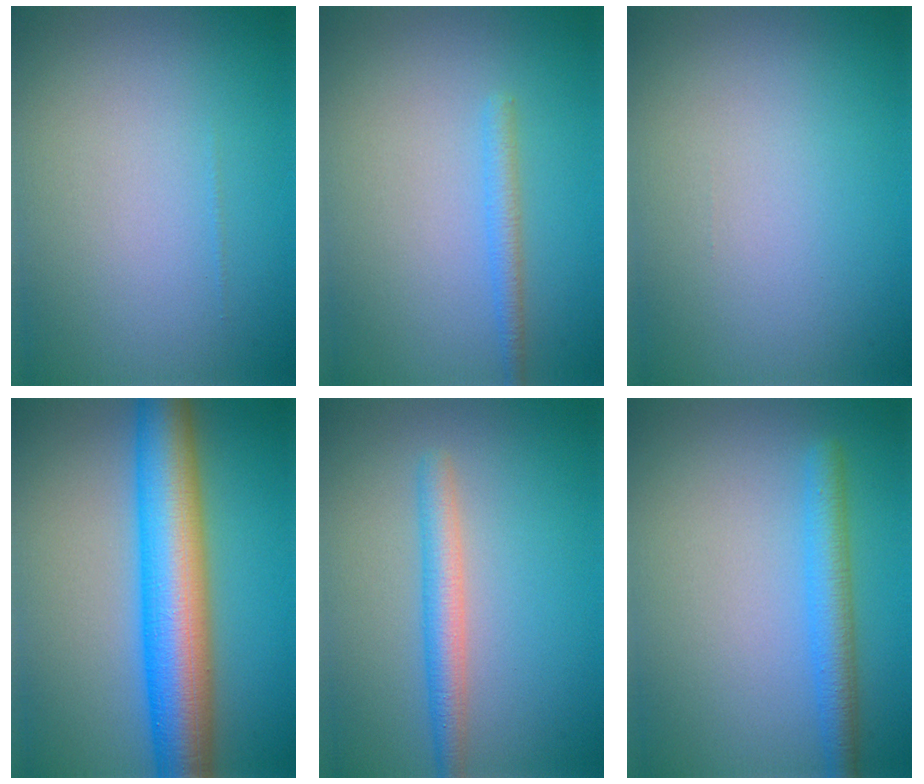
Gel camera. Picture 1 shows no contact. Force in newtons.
{"total": 1.6, "press": 1.6, "slide": 0.0}
{"total": 0.0}
{"total": 10.5, "press": 10.5, "slide": 0.2}
{"total": 2.9, "press": 2.9, "slide": 0.1}
{"total": 3.2, "press": 3.2, "slide": 0.1}